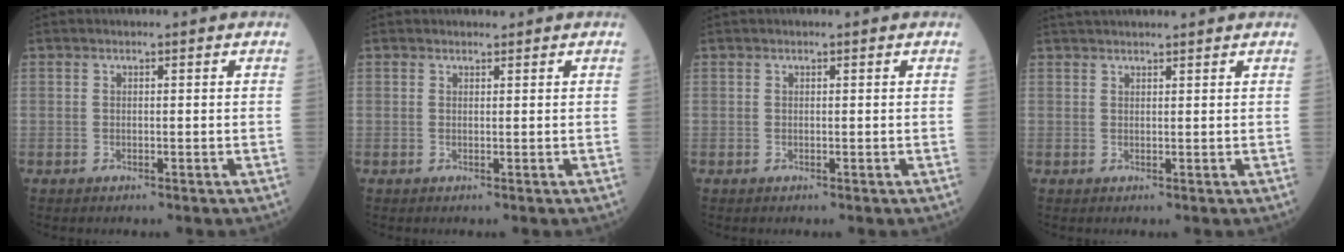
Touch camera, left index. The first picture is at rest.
{"total": 0.7, "force": [0.7, 0.2, 0.0], "torque": [-0.012, 0.001, 0.012]}
{"total": 0.0}
{"total": 6.2, "force": [5.7, 0.4, 2.4], "torque": [-0.033, 0.036, 0.082]}